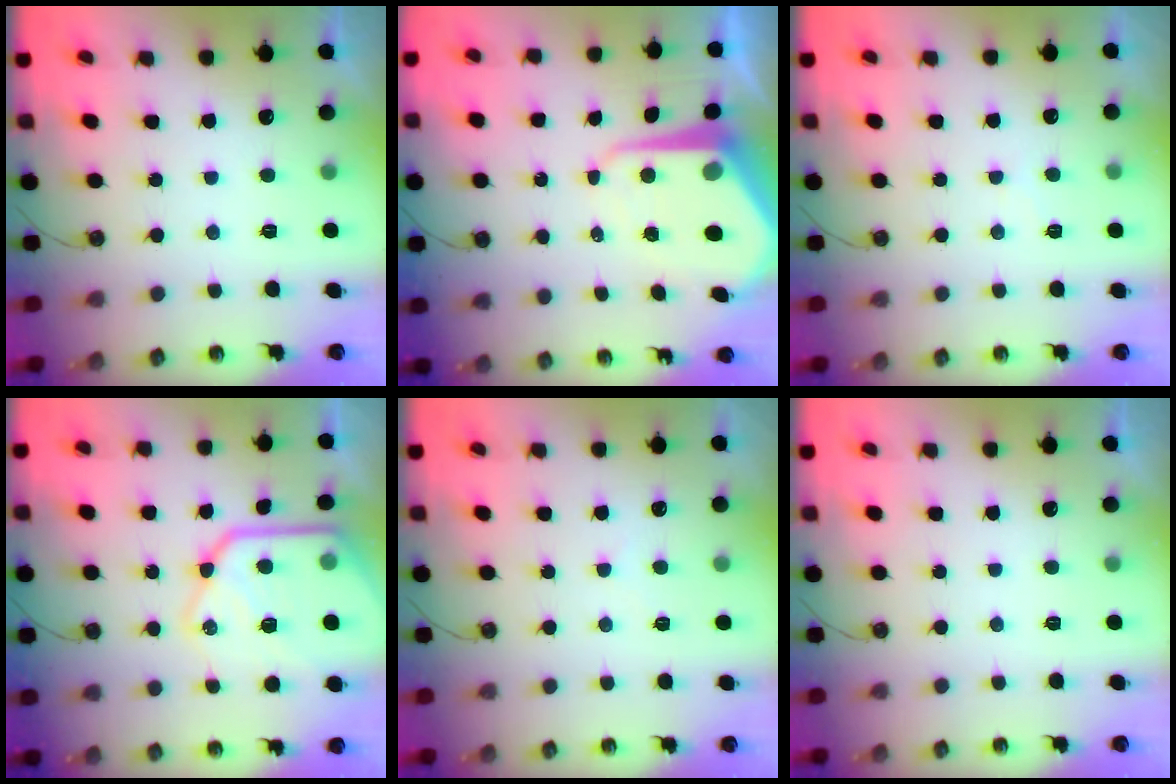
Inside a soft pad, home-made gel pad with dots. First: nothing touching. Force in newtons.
{"total": 10.8, "press": 10.7, "slide": 1.0}
{"total": 4.6, "press": 4.6, "slide": 0.7}
{"total": 23.8, "press": 23.7, "slide": 2.1}
{"total": 3.9, "press": 3.9, "slide": 0.5}
{"total": 0.0}